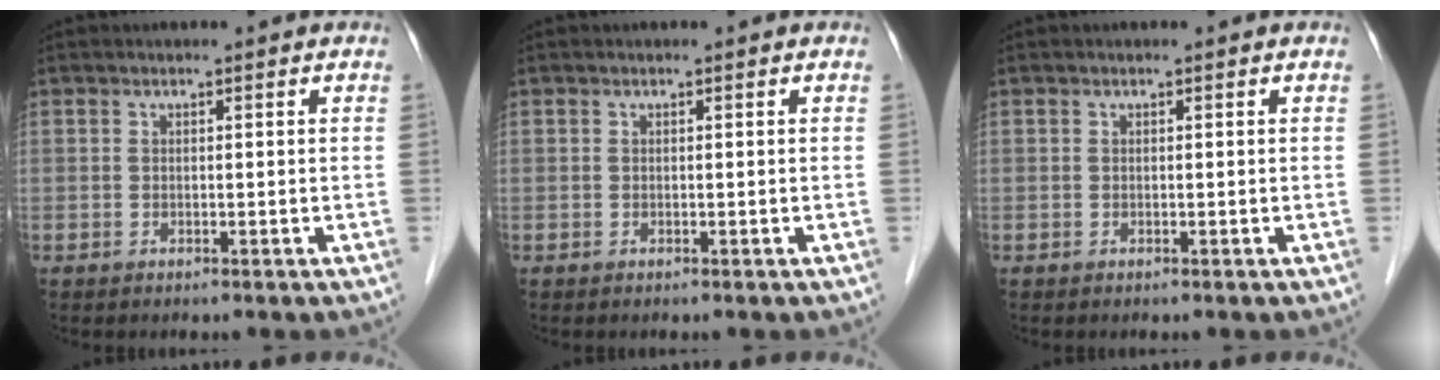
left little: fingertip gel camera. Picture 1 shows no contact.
{"total": 0.0}
{"total": 0.0}